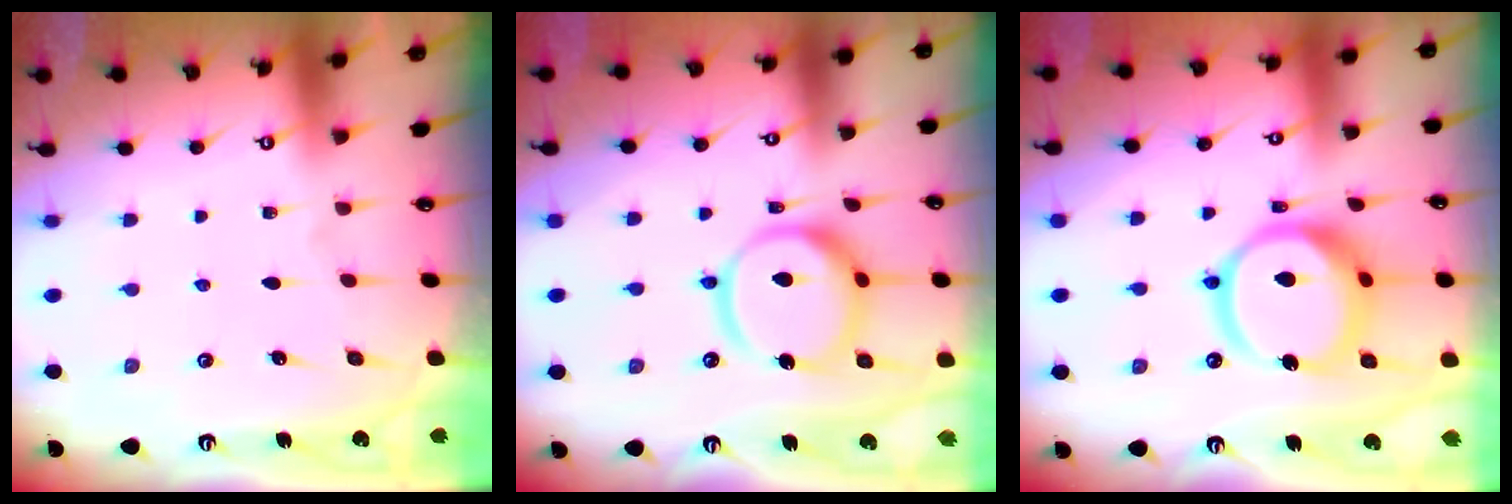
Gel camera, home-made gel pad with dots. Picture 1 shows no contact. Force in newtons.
{"total": 14.2, "press": 14.1, "slide": 1.5}
{"total": 16.4, "press": 16.3, "slide": 1.9}